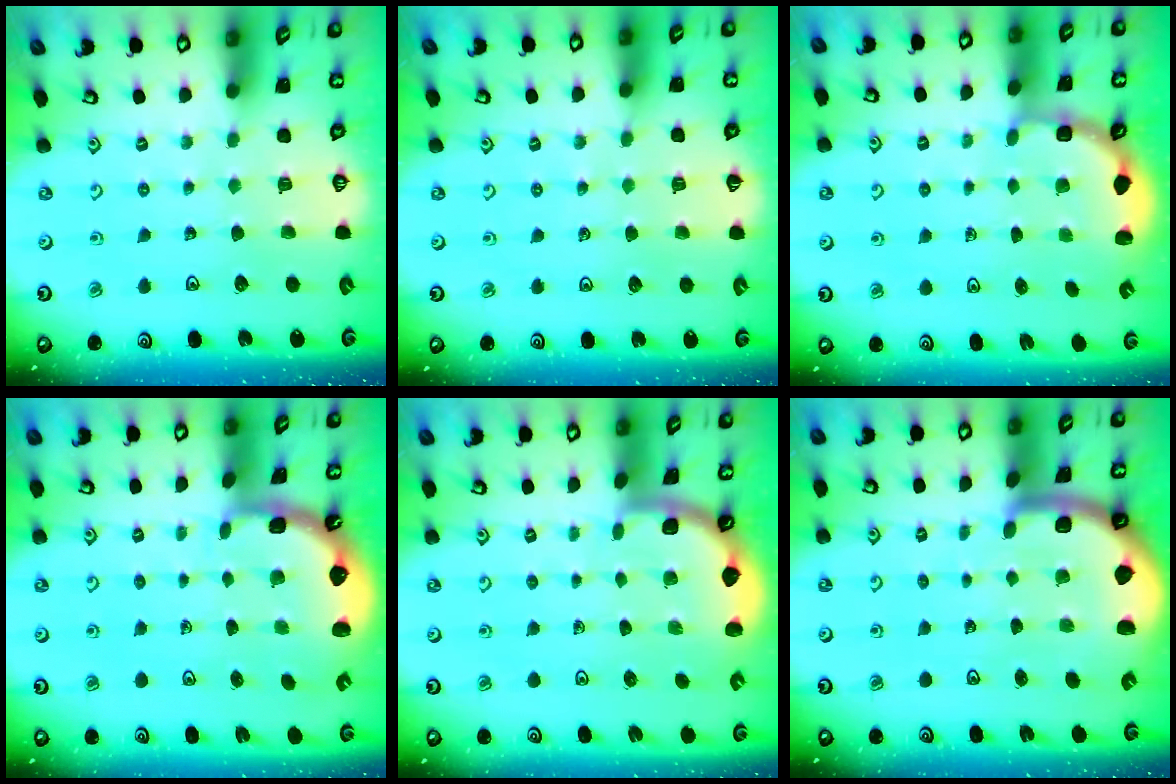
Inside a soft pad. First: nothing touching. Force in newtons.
{"total": 2.1, "press": 2.0, "slide": 0.5}
{"total": 3.1, "press": 2.5, "slide": 1.9}
{"total": 2.4, "press": 1.7, "slide": 1.7}
{"total": 1.7, "press": 1.7, "slide": 0.0}
{"total": 4.2, "press": 4.2, "slide": 0.7}